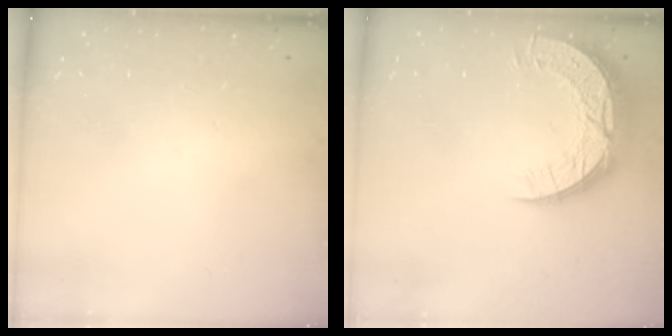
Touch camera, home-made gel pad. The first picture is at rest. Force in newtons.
{"total": 13.7, "press": 13.7, "slide": 1.0}